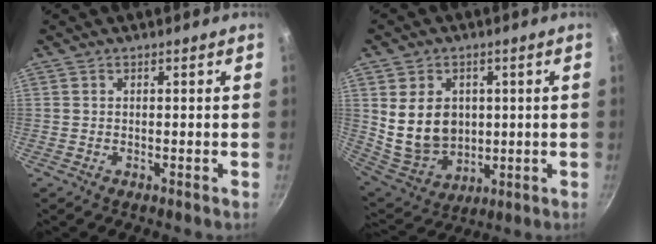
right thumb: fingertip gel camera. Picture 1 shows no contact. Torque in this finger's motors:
{"motor_torque": [-0.89, 1.52, 0.65, 0.96, 0.15]}